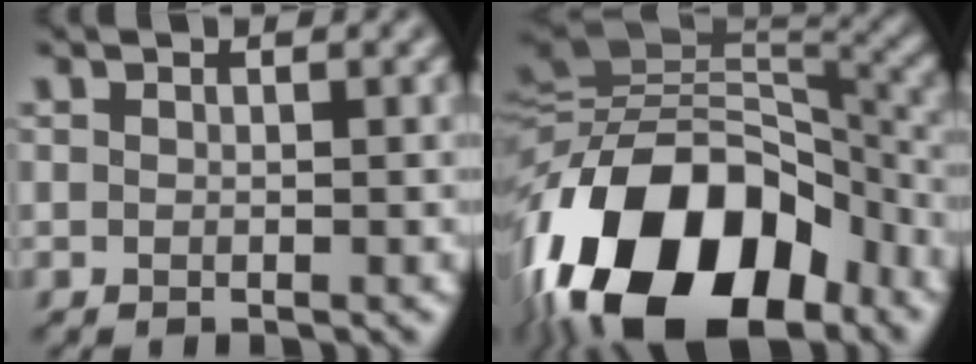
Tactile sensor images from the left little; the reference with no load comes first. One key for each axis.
{"total": 17.3, "fx": -7.6, "fy": 10.0, "fz": 11.8, "tx": -0.210, "ty": 0.015, "tz": -0.136}